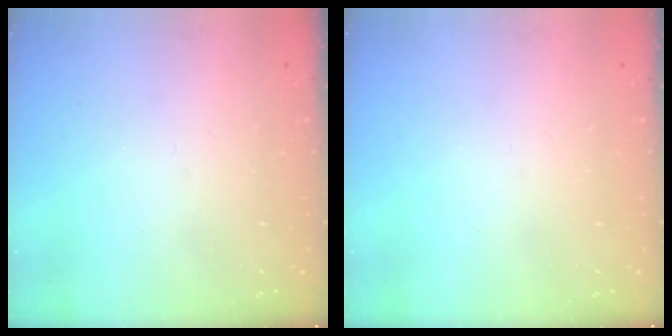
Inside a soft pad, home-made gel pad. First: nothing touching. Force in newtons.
{"total": 0.0}